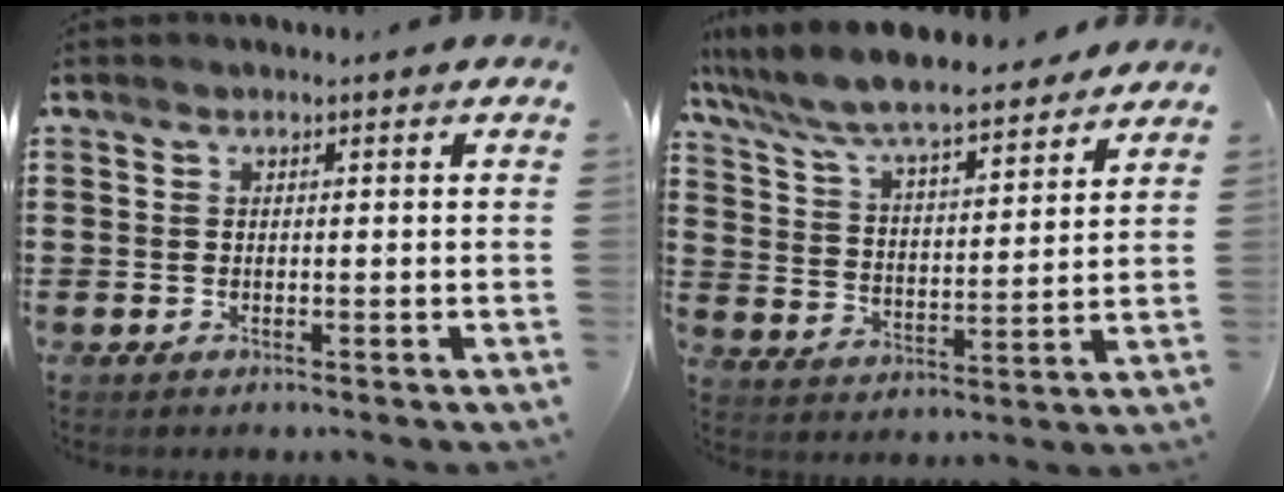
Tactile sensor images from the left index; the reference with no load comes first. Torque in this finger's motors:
{"motor_torque": [1.90, 0.24, 1.05, 0.21]}